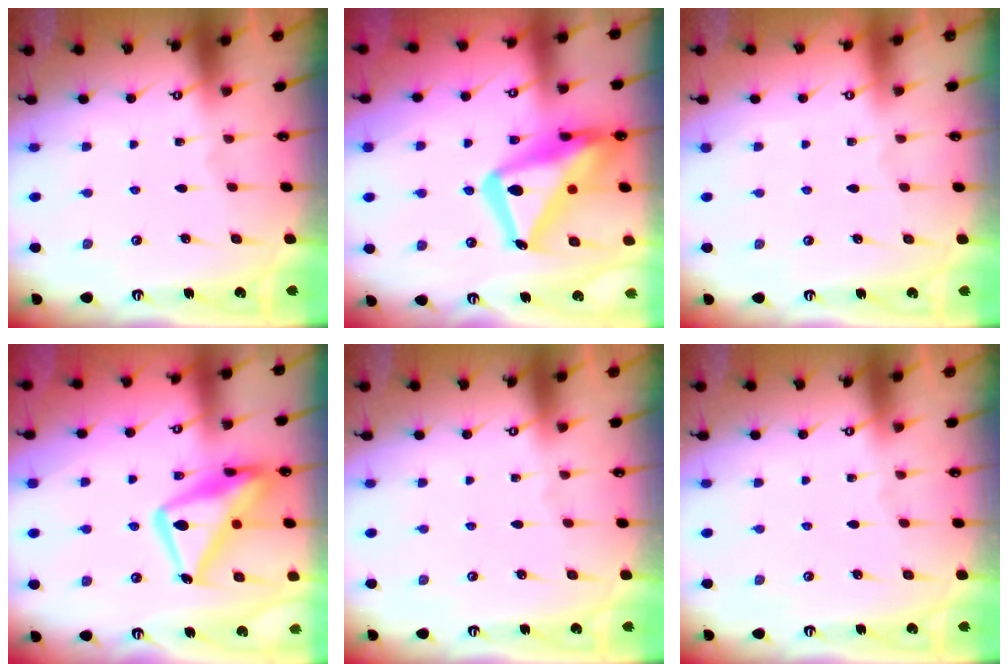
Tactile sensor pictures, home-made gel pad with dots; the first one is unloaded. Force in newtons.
{"total": 22.0, "press": 21.9, "slide": 1.9}
{"total": 4.0, "press": 4.0, "slide": 0.1}
{"total": 20.1, "press": 20.0, "slide": 1.6}
{"total": 0.0}
{"total": 0.0}